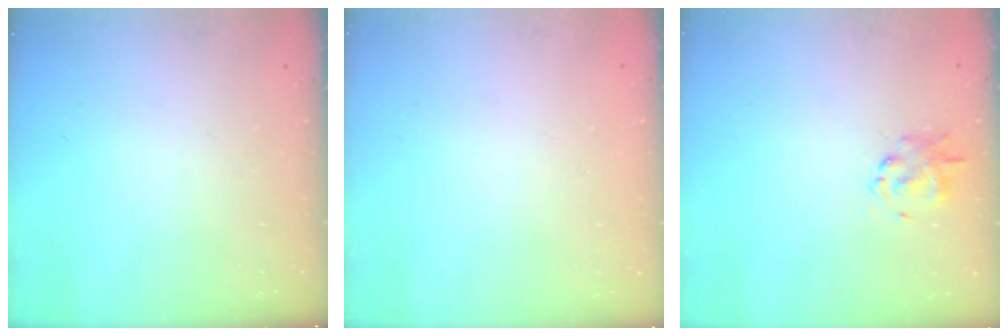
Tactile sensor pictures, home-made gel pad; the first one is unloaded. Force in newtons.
{"total": 1.8, "press": 1.8, "slide": 0.2}
{"total": 1.9, "press": 1.8, "slide": 0.6}